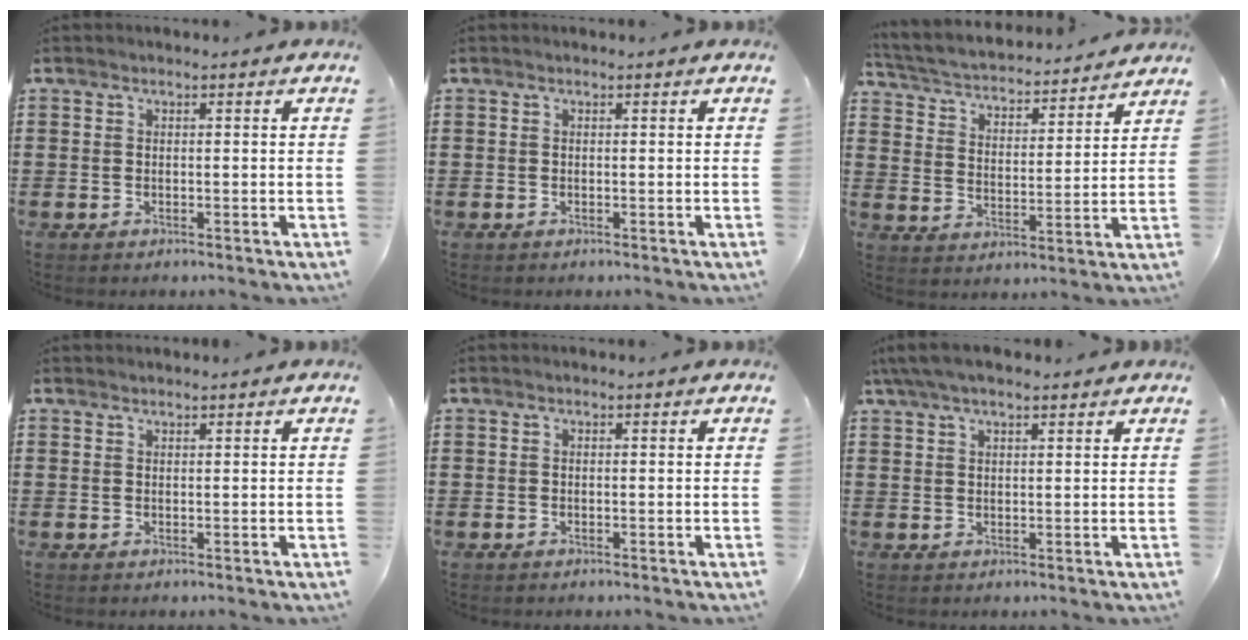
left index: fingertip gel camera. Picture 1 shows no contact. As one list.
[{"total": 0.0}, {"total": 3.4, "force": [3.3, 0.4, 0.5], "torque": [-0.033, -0.030, 0.048]}, {"total": 0.7, "force": [0.7, 0.0, 0.0], "torque": [-0.003, -0.001, 0.014]}, {"total": 0.0}, {"total": 4.1, "force": [3.0, 1.2, 2.6], "torque": [-0.057, 0.004, 0.056]}]